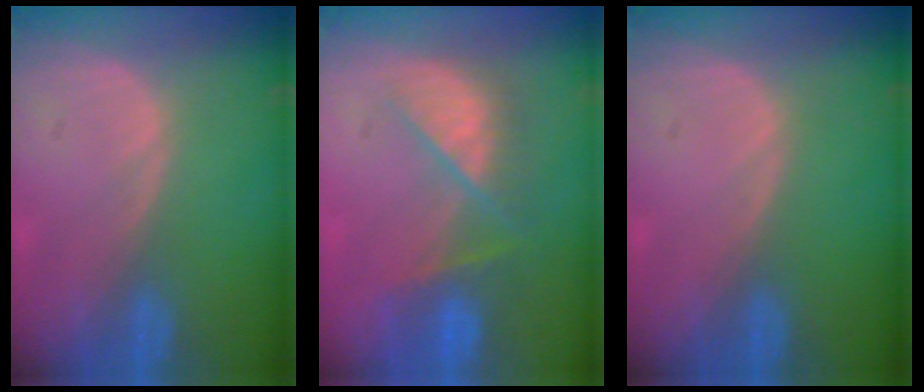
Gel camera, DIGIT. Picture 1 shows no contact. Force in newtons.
{"total": 7.5, "press": 7.2, "slide": 2.0}
{"total": 0.0}